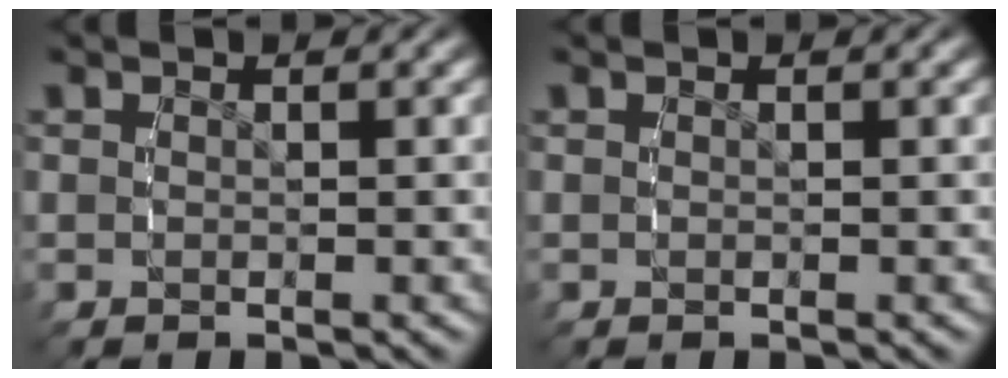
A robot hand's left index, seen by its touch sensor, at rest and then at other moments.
{"total": 0.0}